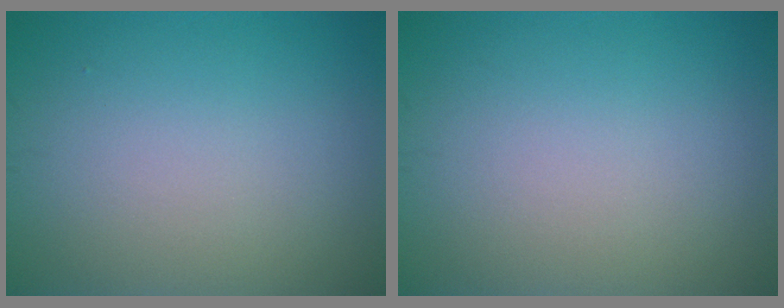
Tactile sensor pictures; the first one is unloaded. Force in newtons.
{"total": 0.0}